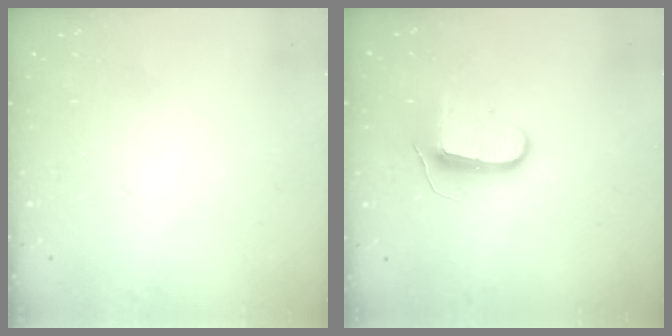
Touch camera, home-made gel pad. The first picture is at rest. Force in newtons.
{"total": 9.1, "press": 9.1, "slide": 0.3}